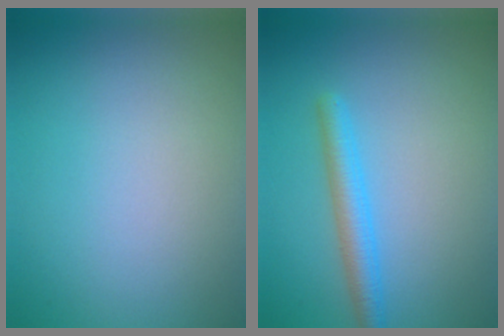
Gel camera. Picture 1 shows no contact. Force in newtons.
{"total": 2.7, "press": 2.7, "slide": 0.1}